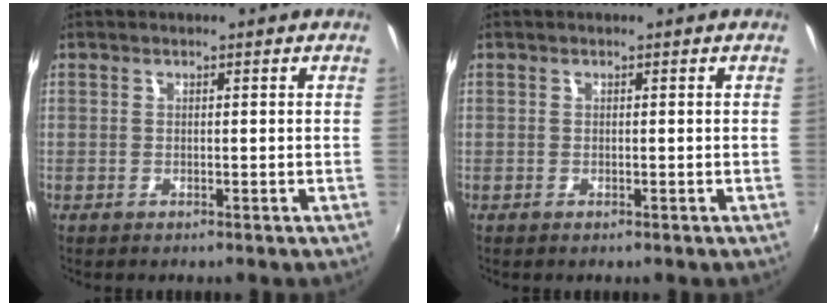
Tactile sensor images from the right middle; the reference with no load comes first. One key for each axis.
{"total": 0.0}